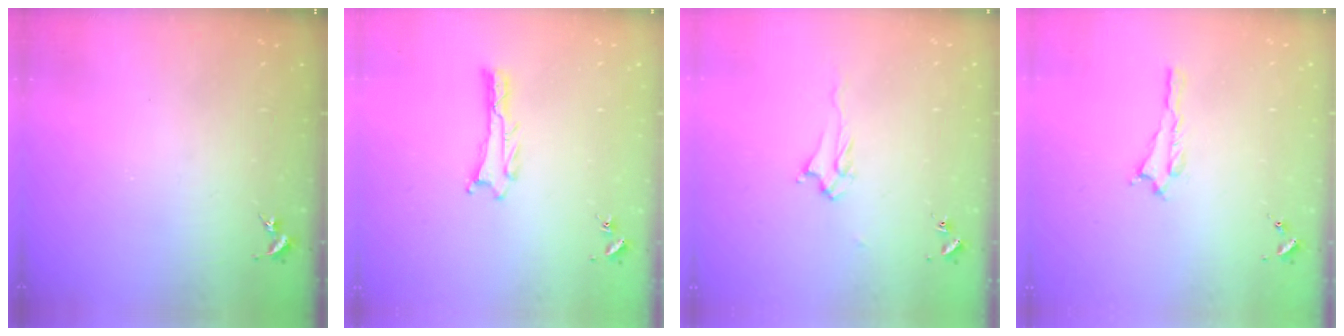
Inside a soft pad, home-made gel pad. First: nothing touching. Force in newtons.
{"total": 0.8, "press": 0.7, "slide": 0.1}
{"total": 2.5, "press": 2.4, "slide": 0.4}
{"total": 0.6, "press": 0.6, "slide": 0.2}